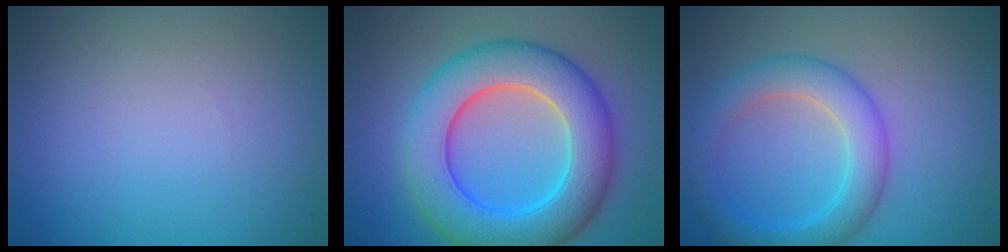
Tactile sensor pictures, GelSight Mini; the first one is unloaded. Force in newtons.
{"total": 9.9, "press": 9.8, "slide": 0.3}
{"total": 4.7, "press": 4.7, "slide": 0.0}